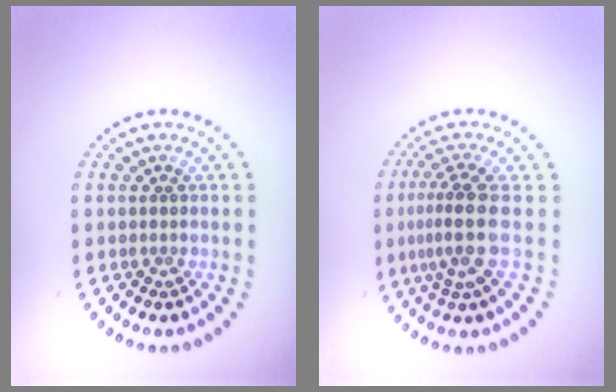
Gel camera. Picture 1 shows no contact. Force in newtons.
{"total": 3.6, "press": 2.7, "slide": 2.4}